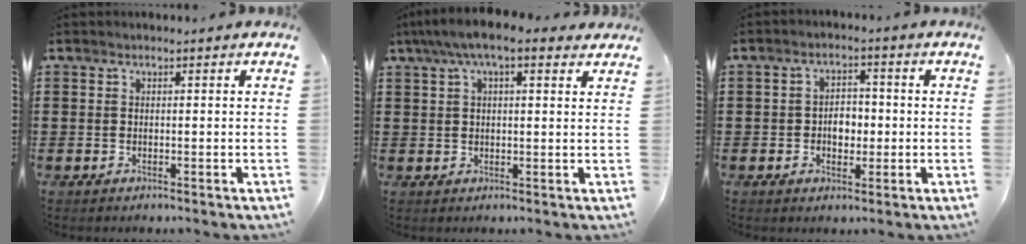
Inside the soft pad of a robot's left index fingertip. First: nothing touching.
{"total": 6.0, "force": [3.5, 1.5, 4.6], "torque": [-0.094, 0.007, 0.060]}
{"total": 3.6, "force": [-0.6, 2.5, 2.6], "torque": [-0.045, 0.003, -0.017]}